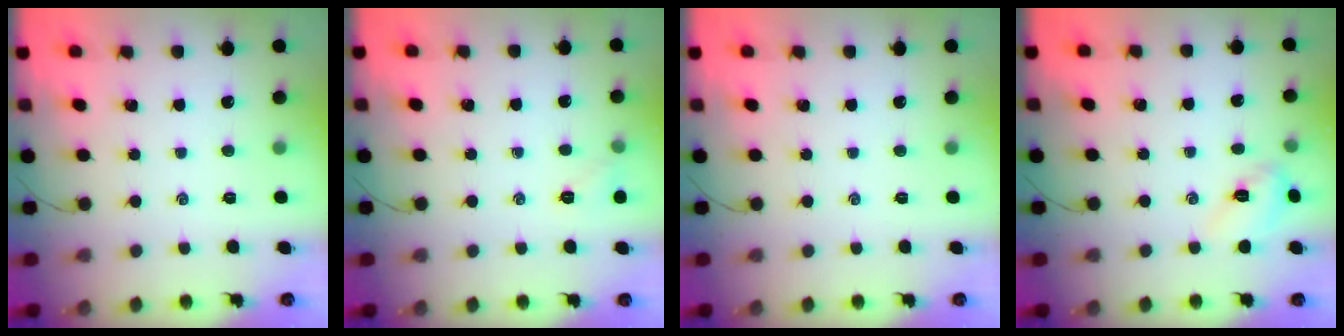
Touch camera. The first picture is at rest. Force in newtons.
{"total": 5.0, "press": 4.8, "slide": 1.5}
{"total": 0.0}
{"total": 4.5, "press": 4.4, "slide": 0.9}